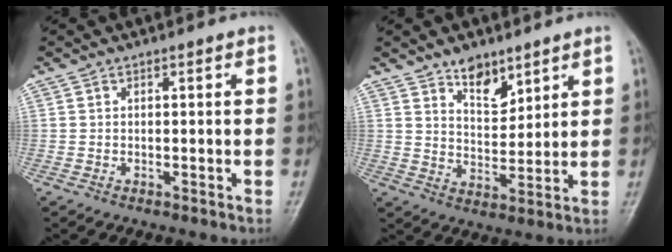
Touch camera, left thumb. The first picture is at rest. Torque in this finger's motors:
{"motor_torque": [0.31, -0.12, 0.62, -0.42, 0.08]}